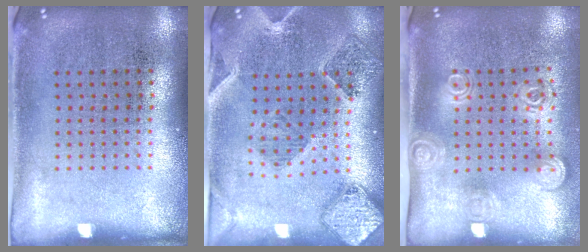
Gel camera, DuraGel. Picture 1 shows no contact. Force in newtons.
{"total": 1.5, "press": 1.4, "slide": 0.4}
{"total": 1.8, "press": 1.3, "slide": 1.2}